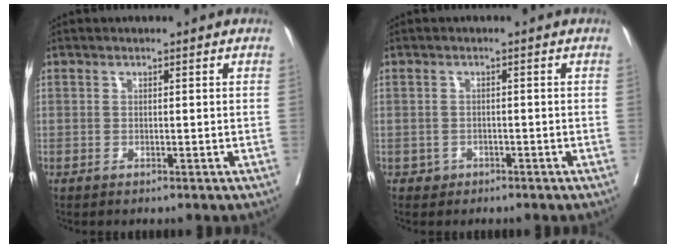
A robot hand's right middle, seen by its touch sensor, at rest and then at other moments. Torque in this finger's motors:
{"motor_torque": [-0.12, -0.10, -0.05, -0.01]}